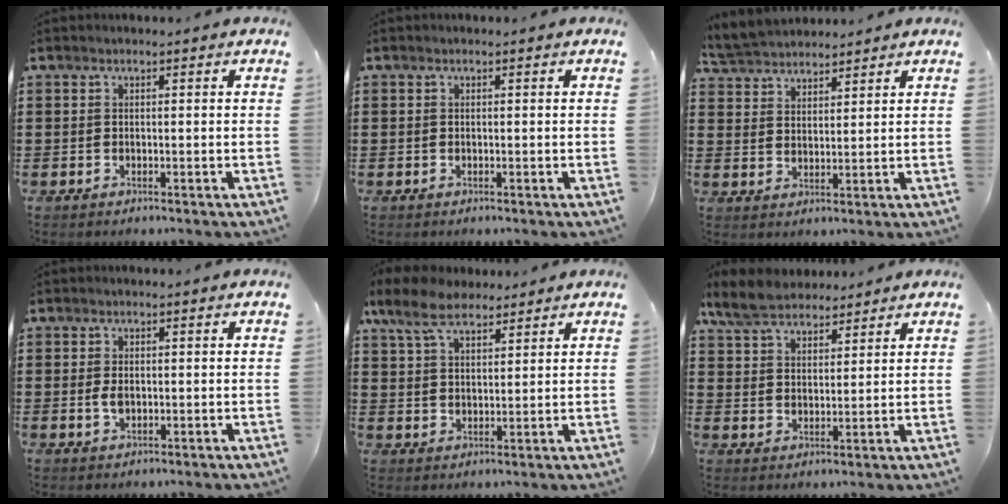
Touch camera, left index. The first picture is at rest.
{"total": 0.0}
{"total": 4.7, "force": [4.6, 1.1, 0.3], "torque": [-0.025, -0.011, 0.086]}
{"total": 2.1, "force": [0.1, 1.1, 1.8], "torque": [-0.044, 0.000, -0.001]}
{"total": 8.2, "force": [6.3, 3.2, 4.2], "torque": [-0.101, -0.004, 0.119]}
{"total": 6.8, "force": [5.8, 2.6, 2.4], "torque": [-0.069, -0.004, 0.110]}